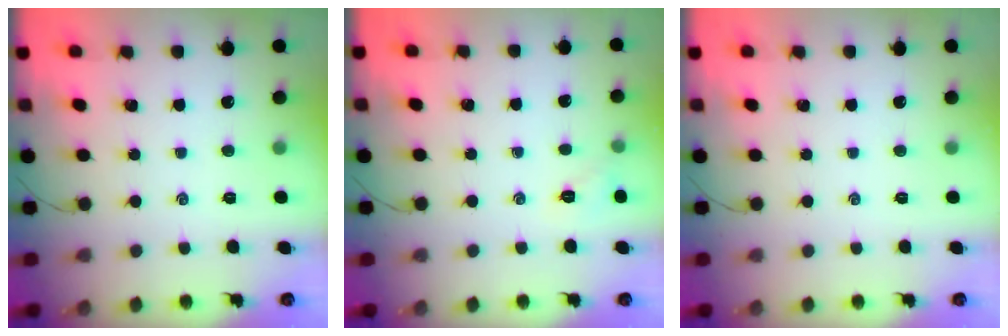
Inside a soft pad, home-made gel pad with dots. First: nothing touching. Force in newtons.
{"total": 5.4, "press": 5.2, "slide": 1.6}
{"total": 0.0}